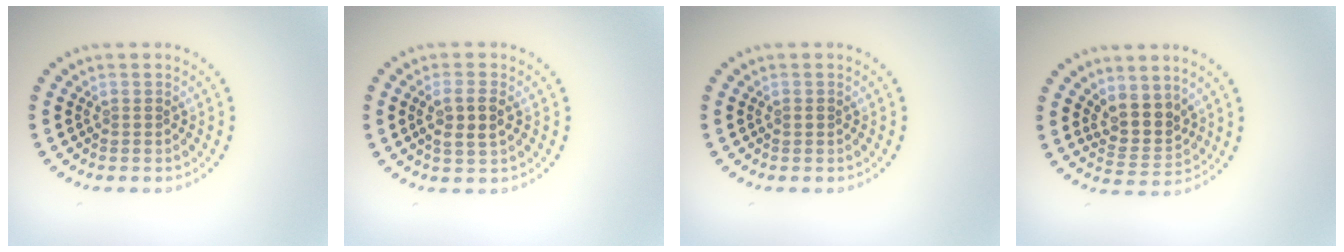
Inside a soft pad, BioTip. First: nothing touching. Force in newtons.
{"total": 2.6, "press": 2.4, "slide": 0.9}
{"total": 0.6, "press": 0.6, "slide": 0.1}
{"total": 3.4, "press": 2.8, "slide": 1.8}